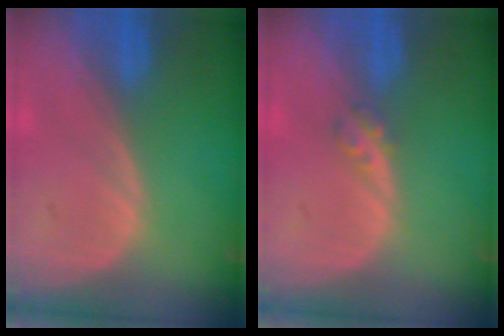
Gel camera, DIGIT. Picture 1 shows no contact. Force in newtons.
{"total": 1.8, "press": 1.5, "slide": 0.9}